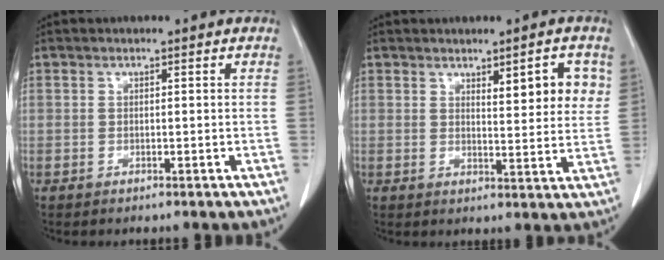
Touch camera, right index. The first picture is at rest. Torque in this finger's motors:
{"motor_torque": [-0.05, 0.12, -0.03, 0.00]}